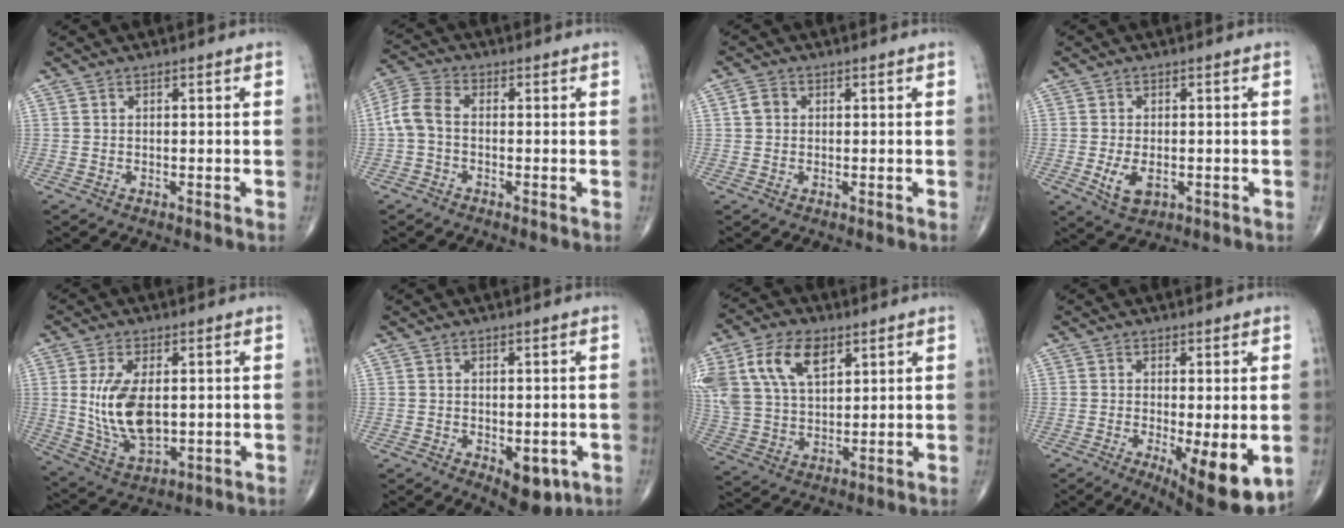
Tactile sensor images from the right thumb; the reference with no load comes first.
{"total": 5.9, "force": [-0.7, 3.7, 4.5], "torque": [-0.098, 0.017, -0.026]}
{"total": 2.3, "force": [0.3, 2.0, 1.1], "torque": [-0.019, 0.007, 0.003]}
{"total": 5.1, "force": [-1.2, 2.9, 4.0], "torque": [-0.070, -0.007, -0.014]}
{"total": 12.2, "force": [0.9, 6.4, 10.3], "torque": [-0.196, -0.015, 0.029]}
{"total": 6.4, "force": [-2.1, 3.4, 5.0], "torque": [-0.049, -0.005, -0.016]}
{"total": 17.0, "force": [7.4, 10.4, 11.3], "torque": [-0.236, -0.004, 0.144]}
{"total": 11.4, "force": [-3.1, 3.4, 10.4], "torque": [-0.149, -0.025, -0.037]}